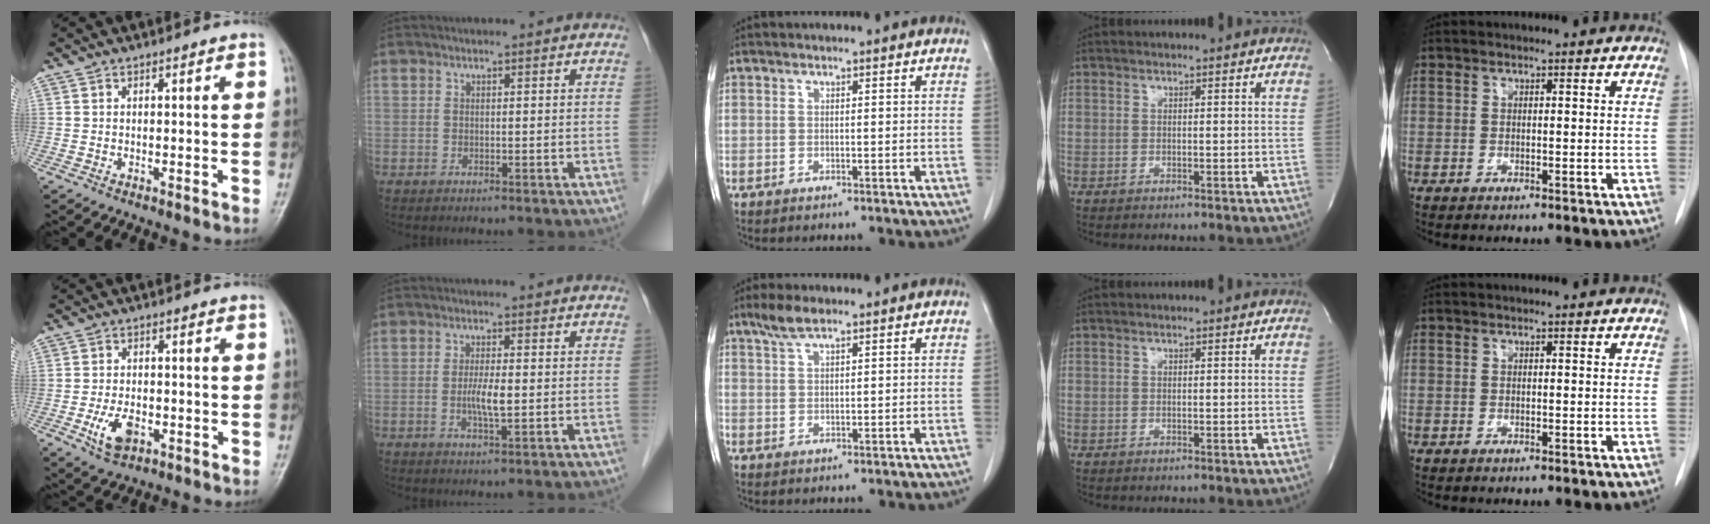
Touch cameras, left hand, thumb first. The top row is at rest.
{"thumb": {"total": 6.0, "force": [-2.5, 3.5, 4.1], "torque": [-0.078, 0.006, -0.041]}, "index": {"total": 3.4, "force": [-0.4, 0.4, 3.4], "torque": [-0.068, -0.005, -0.006]}, "middle": {"total": 3.4, "force": [2.5, 0.6, 2.2], "torque": [-0.053, 0.007, 0.054]}}